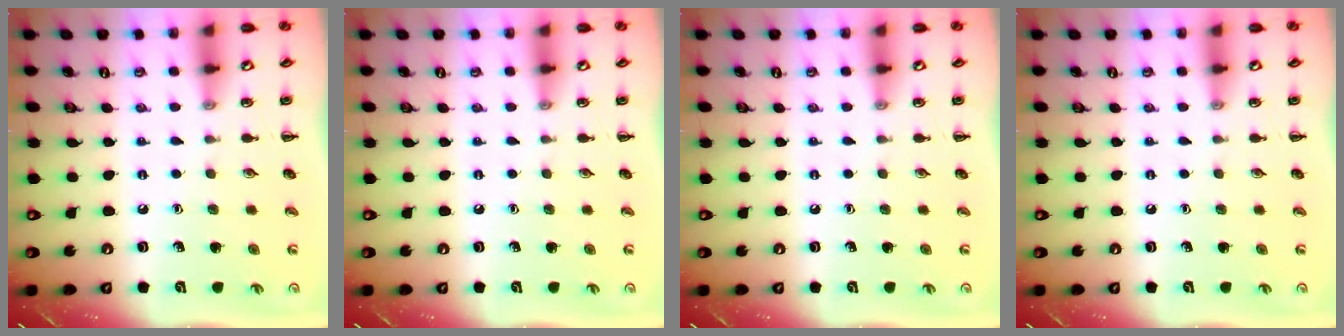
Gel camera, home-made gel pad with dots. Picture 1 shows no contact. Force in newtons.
{"total": 0.0}
{"total": 0.0}
{"total": 0.0}